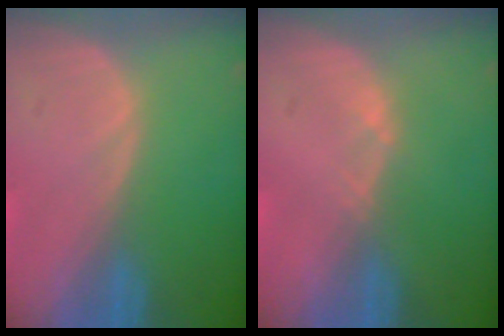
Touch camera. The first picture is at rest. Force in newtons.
{"total": 0.6, "press": 0.5, "slide": 0.2}